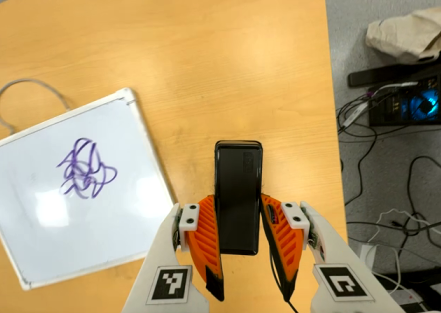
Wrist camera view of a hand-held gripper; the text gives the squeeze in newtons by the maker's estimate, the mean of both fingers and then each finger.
{"total": 3.9, "left": 2.3, "right": 5.5}